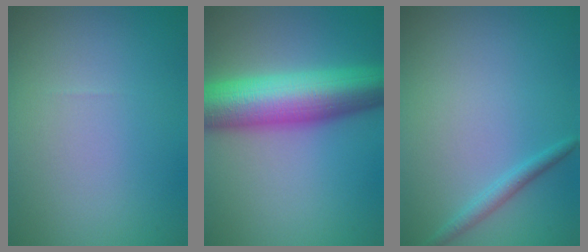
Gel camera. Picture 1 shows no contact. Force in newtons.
{"total": 10.2, "press": 10.2, "slide": 0.3}
{"total": 1.5, "press": 1.5, "slide": 0.1}